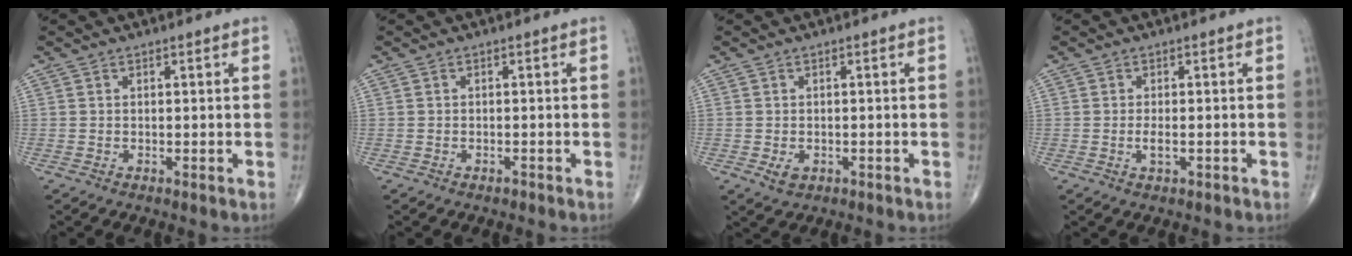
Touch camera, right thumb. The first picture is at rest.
{"total": 0.7, "force": [-0.5, 0.4, 0.3], "torque": [-0.003, 0.001, -0.011]}
{"total": 2.5, "force": [-0.8, 1.8, 1.6], "torque": [-0.023, -0.002, -0.007]}
{"total": 2.1, "force": [-0.6, 0.9, 1.9], "torque": [-0.037, -0.002, -0.010]}